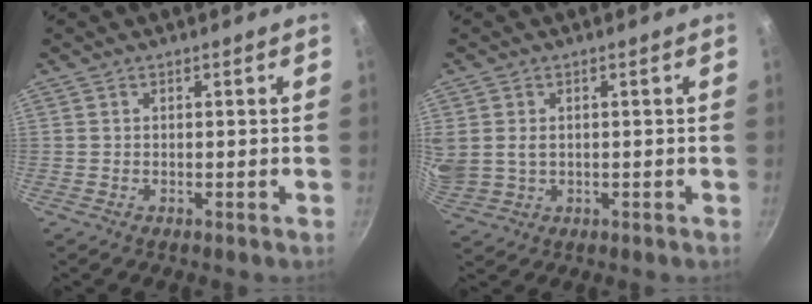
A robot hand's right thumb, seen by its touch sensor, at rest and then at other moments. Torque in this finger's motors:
{"motor_torque": [1.65, 2.00, 1.52, -0.41, 0.16]}